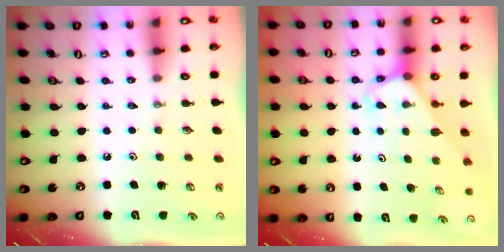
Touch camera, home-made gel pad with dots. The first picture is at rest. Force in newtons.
{"total": 3.0, "press": 3.0, "slide": 0.2}